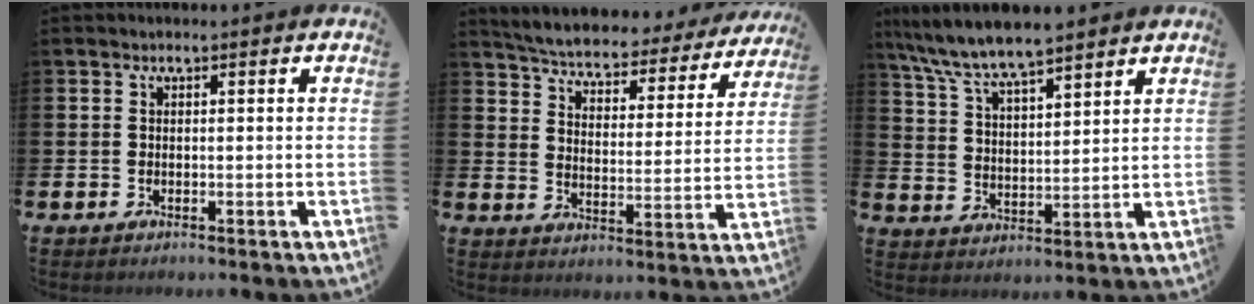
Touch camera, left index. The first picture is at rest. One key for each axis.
{"total": 4.9, "fx": 4.7, "fy": 0.9, "fz": 1.1, "tx": -0.049, "ty": -0.040, "tz": 0.074}
{"total": 7.7, "fx": 7.3, "fy": 0.9, "fz": 2.3, "tx": -0.079, "ty": -0.032, "tz": 0.133}